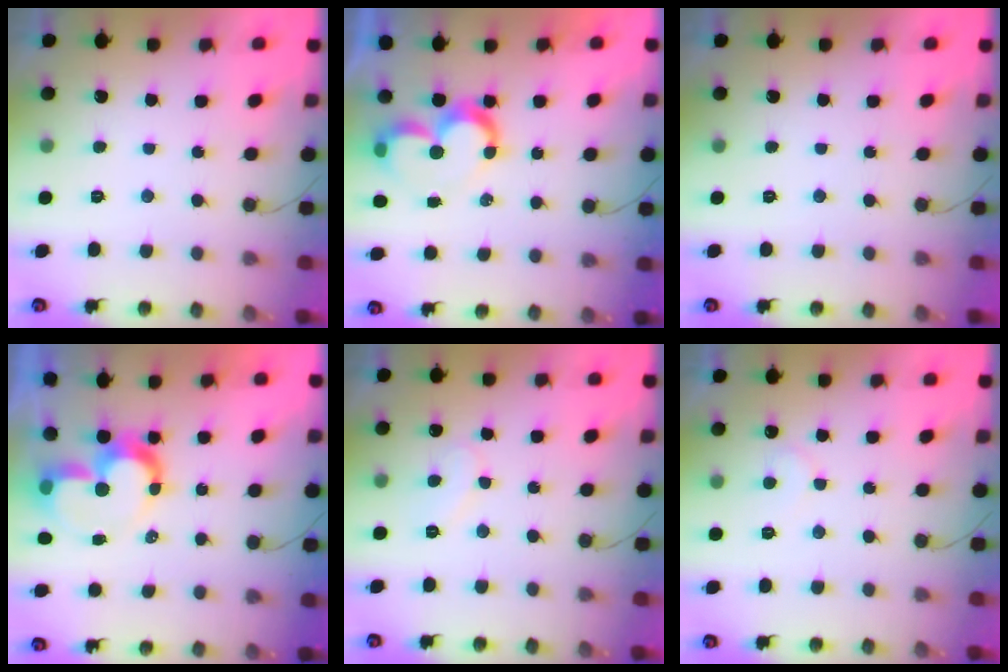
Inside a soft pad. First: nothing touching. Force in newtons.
{"total": 8.8, "press": 8.8, "slide": 0.8}
{"total": 0.0}
{"total": 10.8, "press": 10.8, "slide": 0.8}
{"total": 7.7, "press": 7.7, "slide": 0.5}
{"total": 5.8, "press": 5.8, "slide": 0.5}